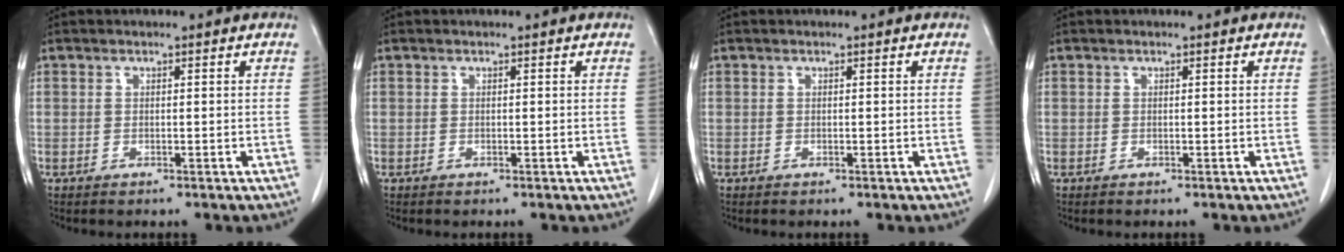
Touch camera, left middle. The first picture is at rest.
{"total": 0.0}
{"total": 0.0}
{"total": 0.0}